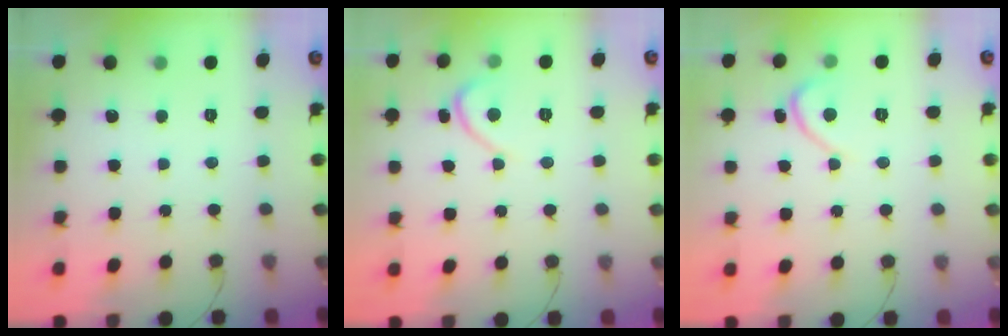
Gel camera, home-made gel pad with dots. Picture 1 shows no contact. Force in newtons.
{"total": 2.7, "press": 2.7, "slide": 0.2}
{"total": 2.7, "press": 2.7, "slide": 0.2}